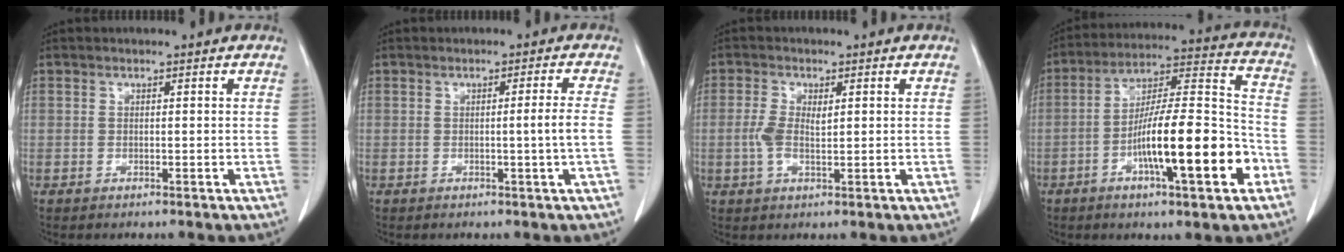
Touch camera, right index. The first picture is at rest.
{"total": 2.8, "force": [-0.5, -1.1, 2.5], "torque": [-0.040, -0.003, -0.007]}
{"total": 4.1, "force": [0.3, 1.7, 3.7], "torque": [-0.081, 0.007, 0.010]}
{"total": 17.8, "force": [-6.4, 2.3, 16.4], "torque": [-0.274, 0.005, -0.101]}